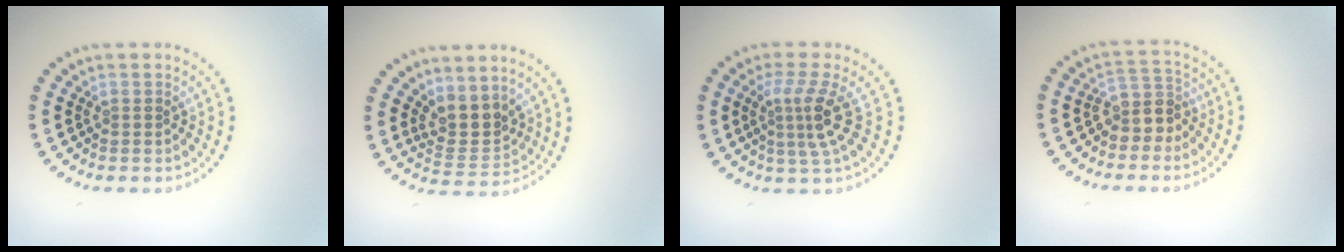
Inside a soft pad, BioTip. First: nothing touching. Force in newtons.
{"total": 3.0, "press": 2.4, "slide": 1.9}
{"total": 3.4, "press": 2.4, "slide": 2.5}
{"total": 3.0, "press": 2.4, "slide": 1.8}